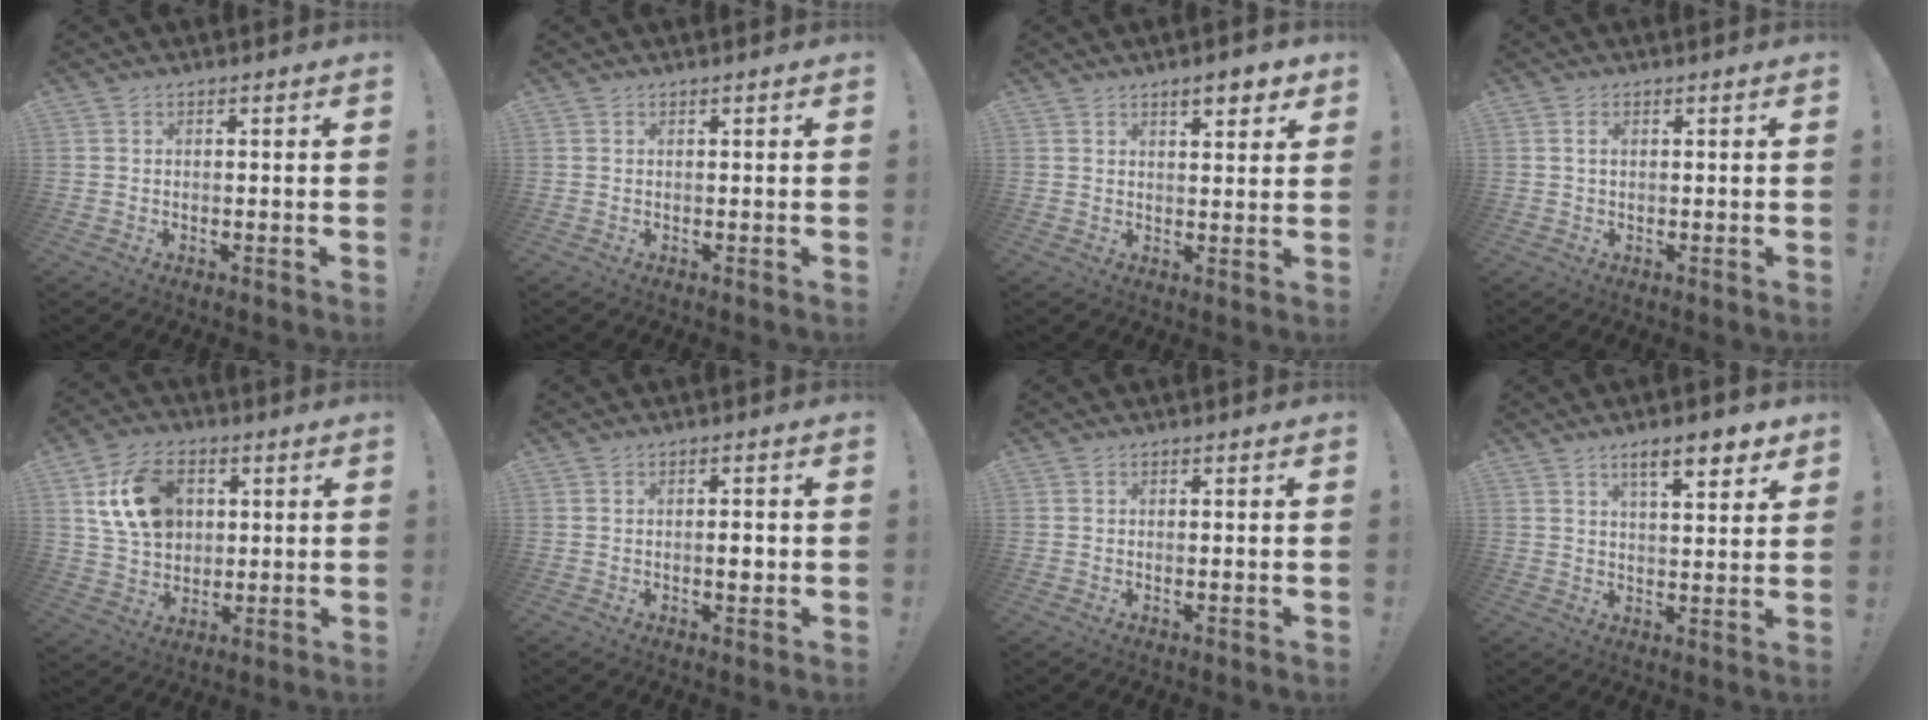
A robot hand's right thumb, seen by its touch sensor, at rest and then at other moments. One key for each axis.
{"total": 0.0}
{"total": 5.7, "fx": 3.8, "fy": 1.9, "fz": 3.8, "tx": -0.040, "ty": -0.021, "tz": 0.061}
{"total": 1.7, "fx": 0.5, "fy": 0.9, "fz": 1.4, "tx": -0.022, "ty": 0.001, "tz": 0.006}
{"total": 16.1, "fx": 4.9, "fy": 11.8, "fz": 9.8, "tx": -0.159, "ty": -0.008, "tz": 0.099}
{"total": 2.6, "fx": -0.5, "fy": 0.9, "fz": 2.4, "tx": -0.025, "ty": -0.003, "tz": -0.014}
{"total": 0.5, "fx": 0.0, "fy": 0.1, "fz": 0.5, "tx": -0.003, "ty": -0.005, "tz": -0.001}
{"total": 9.1, "fx": 5.5, "fy": 2.4, "fz": 6.8, "tx": -0.090, "ty": -0.028, "tz": 0.089}